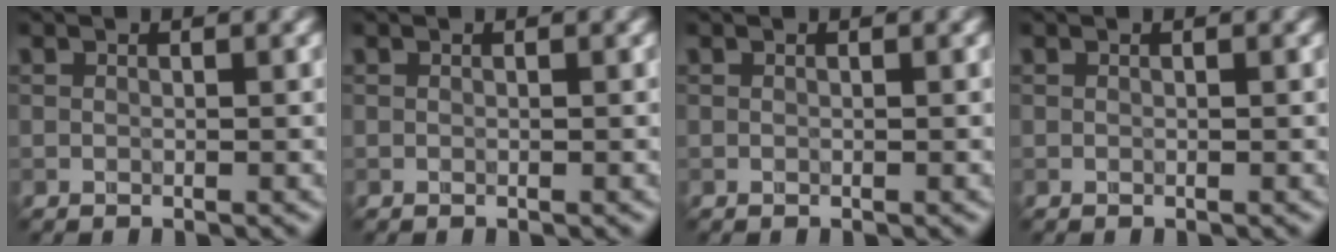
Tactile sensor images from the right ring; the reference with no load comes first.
{"total": 0.0}
{"total": 0.0}
{"total": 0.0}